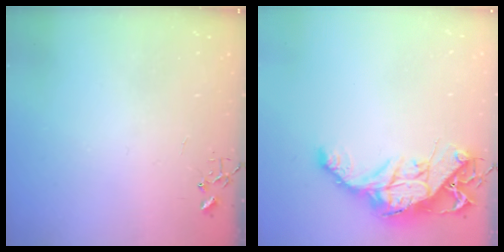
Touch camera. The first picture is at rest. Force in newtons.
{"total": 16.1, "press": 16.0, "slide": 1.6}